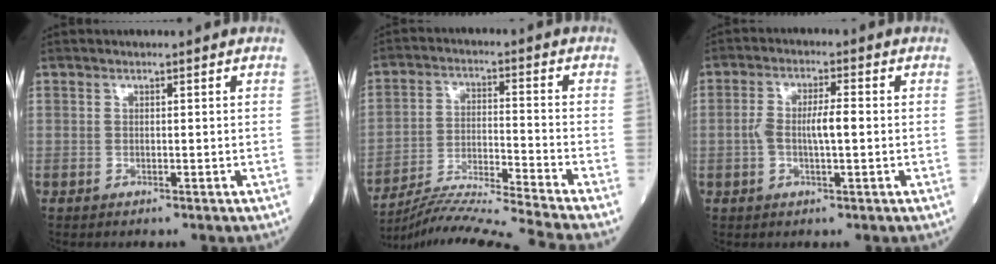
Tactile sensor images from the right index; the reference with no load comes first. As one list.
[{"total": 16.2, "force": [-14.8, -3.7, 5.3], "torque": [-0.086, -0.018, -0.244]}, {"total": 5.2, "force": [-0.3, 1.3, 5.1], "torque": [-0.103, 0.013, -0.005]}]